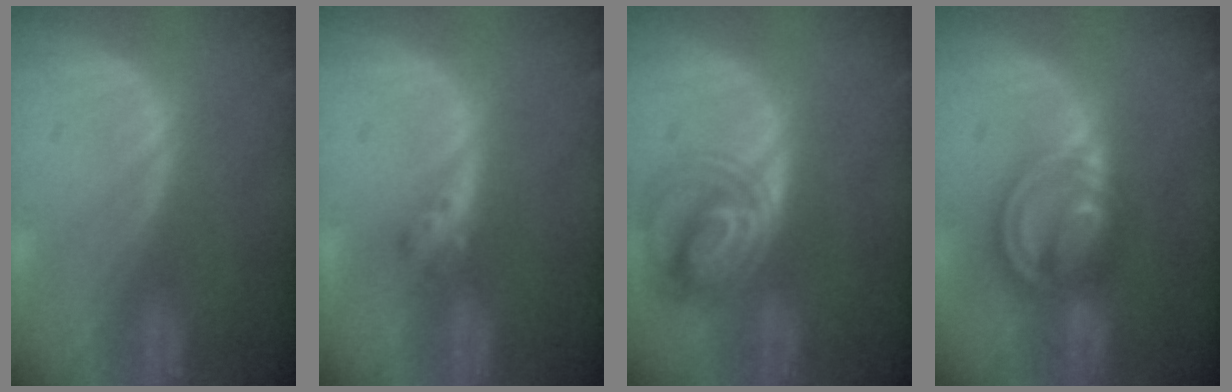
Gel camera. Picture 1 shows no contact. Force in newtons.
{"total": 2.5, "press": 2.1, "slide": 1.4}
{"total": 6.8, "press": 6.7, "slide": 1.2}
{"total": 8.1, "press": 6.9, "slide": 4.2}